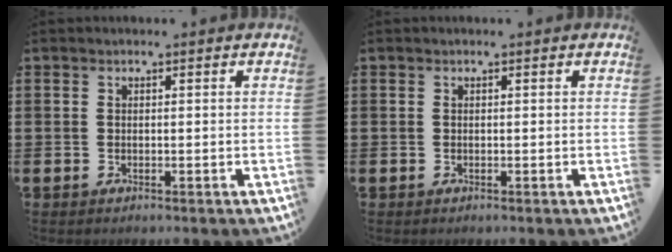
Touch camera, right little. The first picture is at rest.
{"total": 0.0}